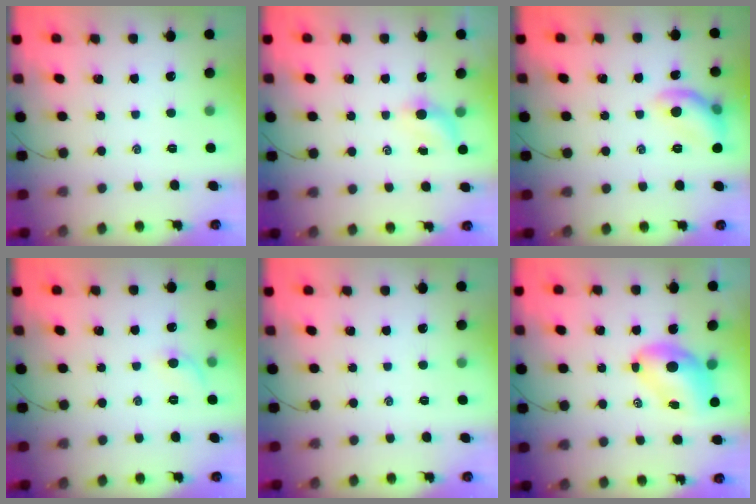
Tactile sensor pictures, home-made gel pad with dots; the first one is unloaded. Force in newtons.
{"total": 3.1, "press": 2.9, "slide": 1.1}
{"total": 9.4, "press": 9.3, "slide": 1.3}
{"total": 4.7, "press": 4.4, "slide": 1.5}
{"total": 0.0}
{"total": 7.5, "press": 7.3, "slide": 1.5}